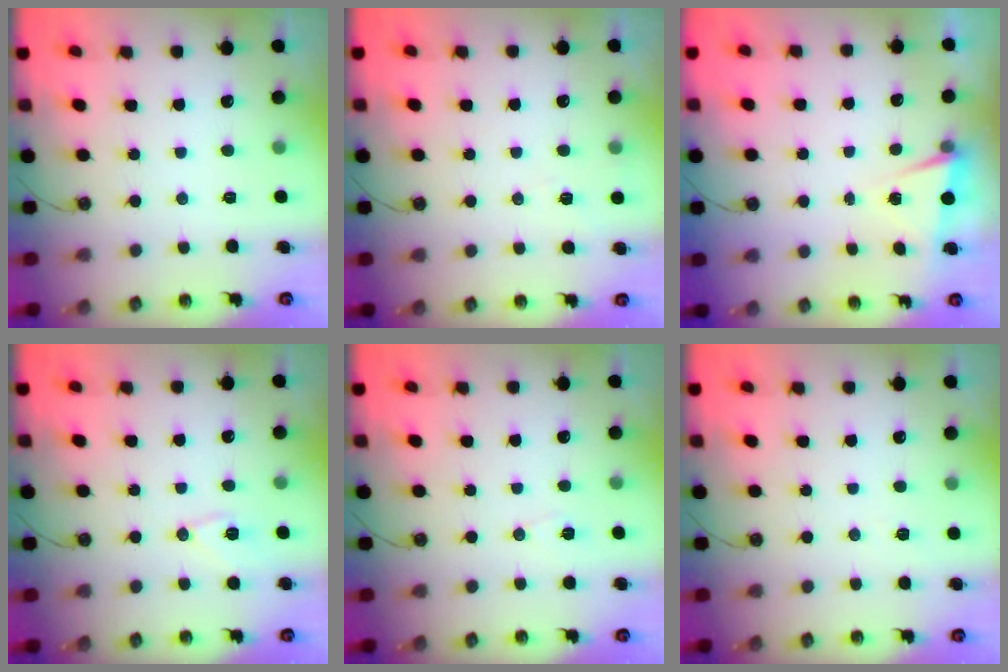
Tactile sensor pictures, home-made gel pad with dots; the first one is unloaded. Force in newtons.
{"total": 3.6, "press": 3.4, "slide": 1.3}
{"total": 2.8, "press": 1.8, "slide": 2.2}
{"total": 8.5, "press": 8.5, "slide": 0.5}
{"total": 5.3, "press": 3.9, "slide": 3.5}
{"total": 2.4, "press": 1.7, "slide": 1.7}